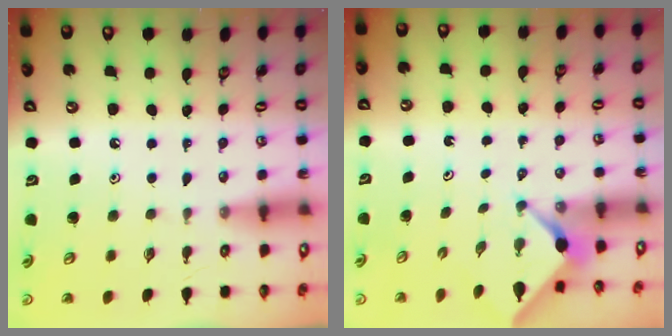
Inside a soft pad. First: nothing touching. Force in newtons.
{"total": 2.3, "press": 2.3, "slide": 0.2}